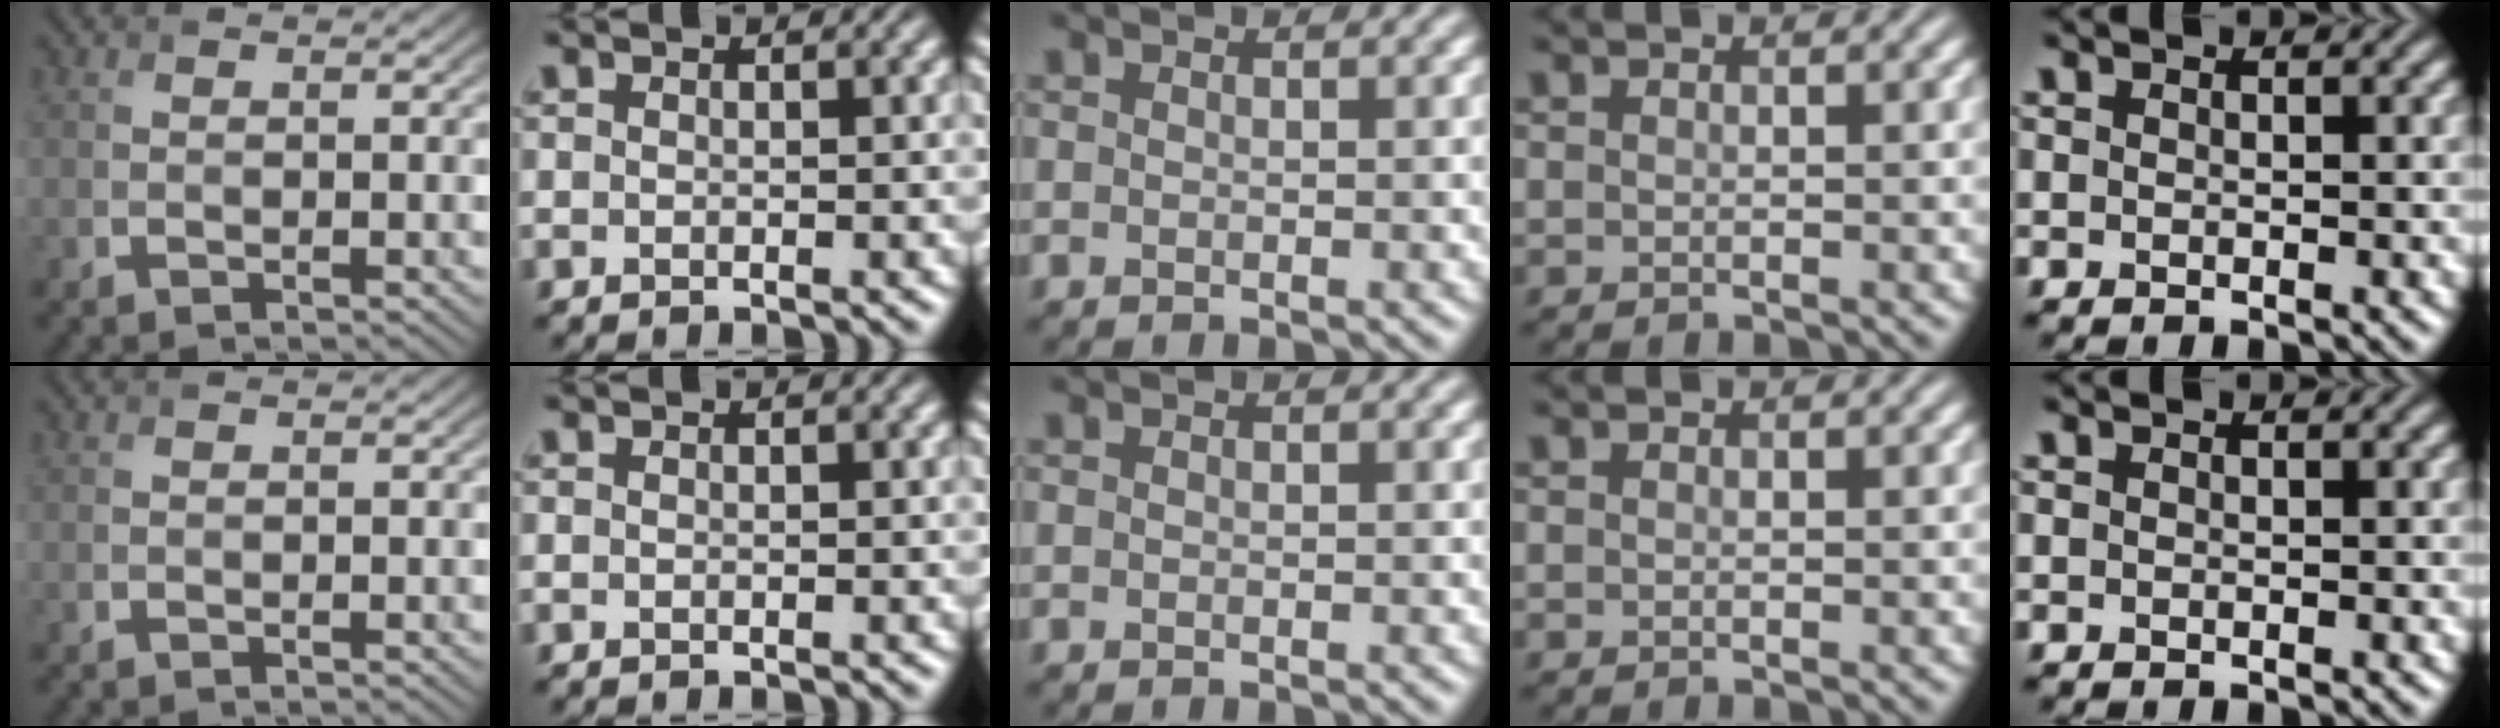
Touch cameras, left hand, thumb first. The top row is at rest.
{}